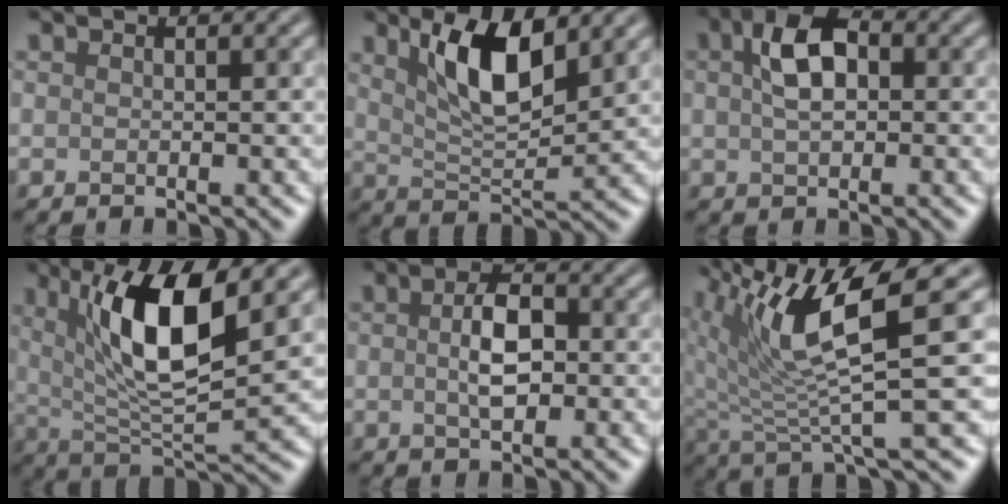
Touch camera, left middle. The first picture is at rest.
{"total": 6.5, "force": [3.0, 2.3, 5.3], "torque": [-0.102, -0.002, 0.054]}
{"total": 4.5, "force": [1.0, 2.6, 3.5], "torque": [-0.068, 0.010, 0.010]}
{"total": 8.8, "force": [3.0, 2.4, 7.9], "torque": [-0.135, -0.011, 0.055]}
{"total": 3.5, "force": [0.1, 1.7, 3.1], "torque": [-0.063, 0.003, -0.001]}
{"total": 8.4, "force": [3.4, 1.9, 7.4], "torque": [-0.142, -0.001, 0.062]}